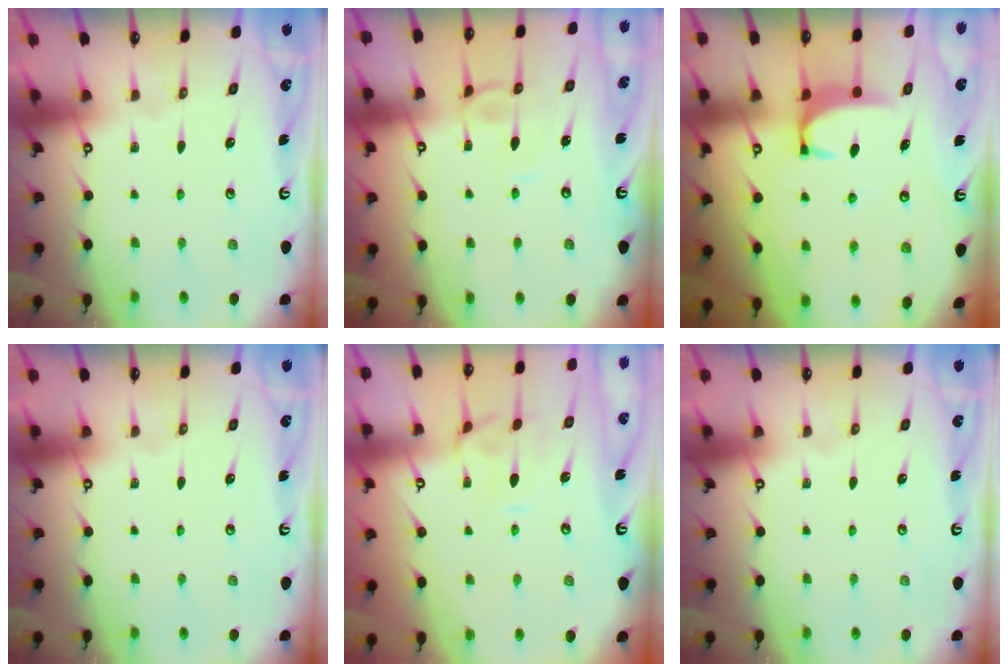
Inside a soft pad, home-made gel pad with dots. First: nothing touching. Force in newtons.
{"total": 3.2, "press": 3.2, "slide": 0.4}
{"total": 2.0, "press": 1.9, "slide": 0.6}
{"total": 0.0}
{"total": 0.7, "press": 0.3, "slide": 0.6}
{"total": 0.0}